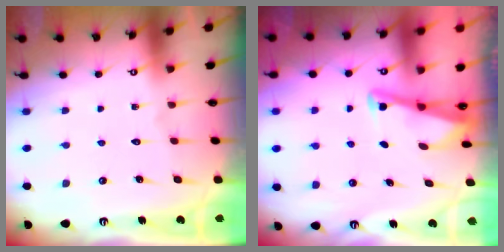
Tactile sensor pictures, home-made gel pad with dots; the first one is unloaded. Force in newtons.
{"total": 2.9, "press": 2.9, "slide": 0.4}